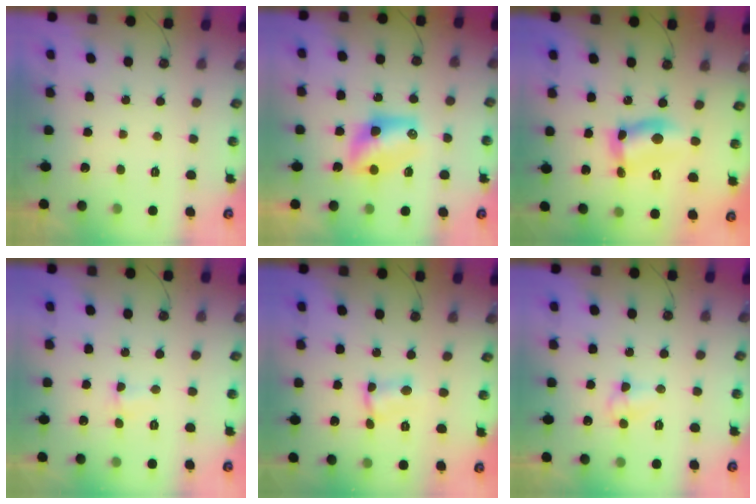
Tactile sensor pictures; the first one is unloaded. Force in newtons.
{"total": 8.5, "press": 8.5, "slide": 0.3}
{"total": 11.0, "press": 11.0, "slide": 0.6}
{"total": 1.6, "press": 1.4, "slide": 0.6}
{"total": 2.9, "press": 2.9, "slide": 0.2}
{"total": 7.1, "press": 7.0, "slide": 0.7}